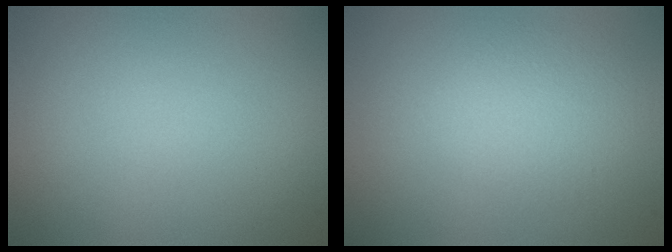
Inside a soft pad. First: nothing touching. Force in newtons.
{"total": 3.0, "press": 3.0, "slide": 0.1}